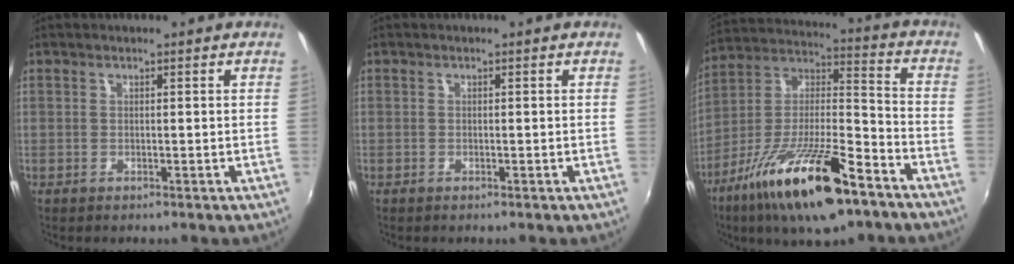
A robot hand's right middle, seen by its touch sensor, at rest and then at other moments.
{"total": 0.0}
{"total": 21.4, "force": [-12.8, 6.3, 15.9], "torque": [-0.286, -0.019, -0.223]}